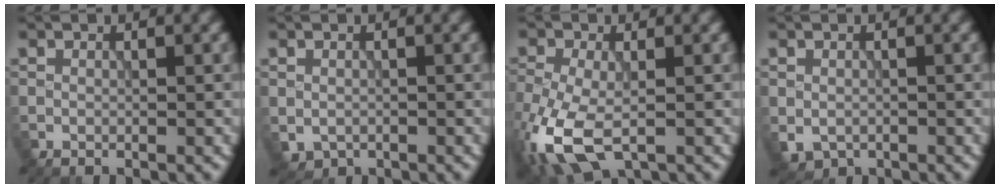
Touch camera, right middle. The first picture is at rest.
{"total": 1.3, "force": [-0.4, 1.1, 0.5], "torque": [-0.010, -0.008, -0.006]}
{"total": 8.2, "force": [-3.3, 4.2, 6.2], "torque": [-0.157, -0.024, -0.064]}
{"total": 1.8, "force": [-0.6, 1.4, 0.9], "torque": [-0.017, -0.010, -0.010]}